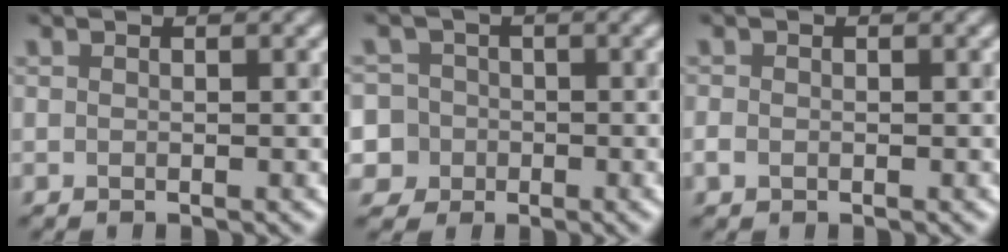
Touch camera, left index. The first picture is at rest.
{"total": 7.0, "force": [-1.7, 6.6, 1.6], "torque": [-0.035, 0.011, -0.065]}
{"total": 1.2, "force": [-0.3, 1.0, 0.6], "torque": [-0.011, -0.003, -0.009]}